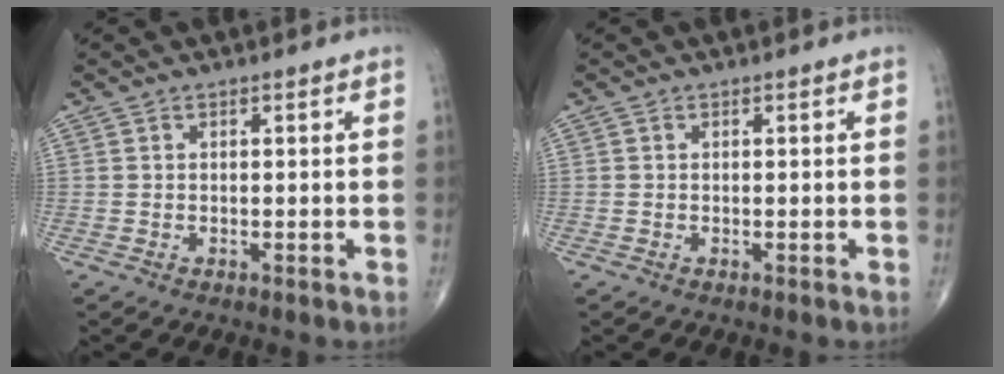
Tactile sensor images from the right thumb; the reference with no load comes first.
{"total": 0.0}